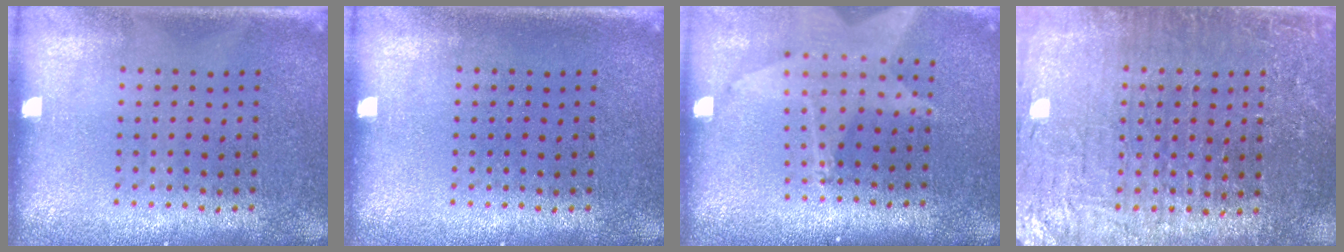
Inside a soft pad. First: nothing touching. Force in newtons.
{"total": 0.0}
{"total": 2.0, "press": 1.6, "slide": 1.3}
{"total": 4.4, "press": 4.2, "slide": 1.4}